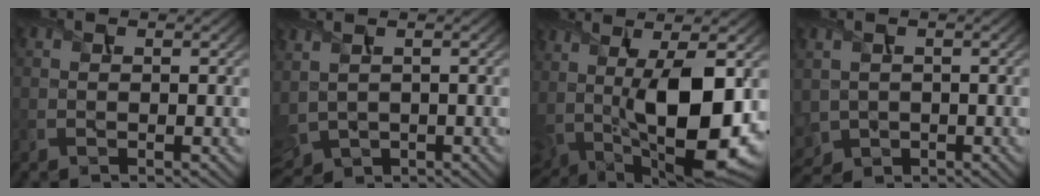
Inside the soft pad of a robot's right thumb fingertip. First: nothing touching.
{"total": 5.2, "force": [0.3, 3.3, 4.0], "torque": [-0.128, -0.016, 0.023]}
{"total": 16.8, "force": [1.6, 6.6, 15.3], "torque": [-0.274, -0.002, 0.042]}
{"total": 3.7, "force": [-0.6, 3.0, 2.1], "torque": [-0.068, -0.016, -0.010]}